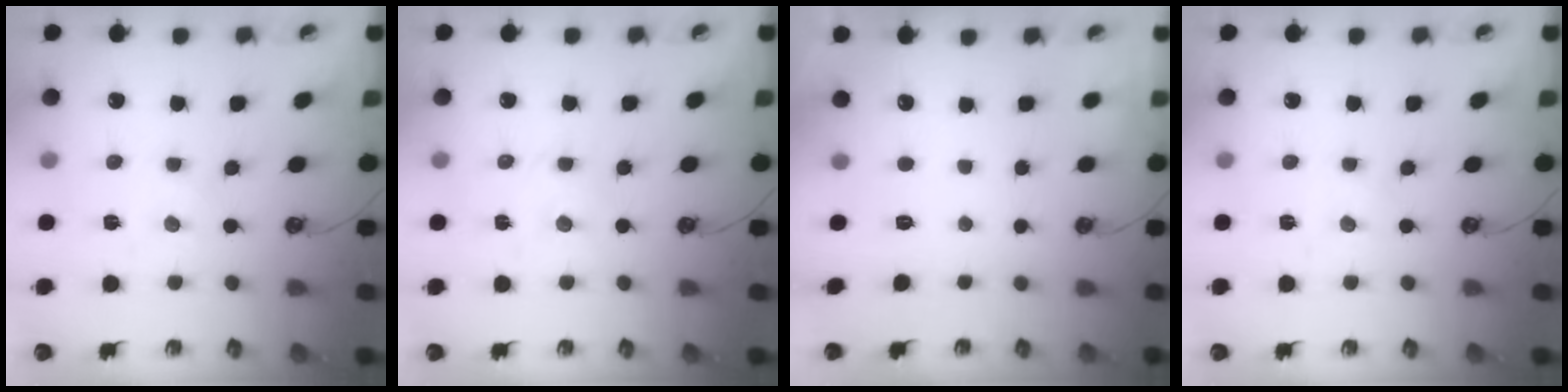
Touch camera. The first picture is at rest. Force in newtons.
{"total": 2.4, "press": 2.3, "slide": 0.7}
{"total": 0.0}
{"total": 0.0}